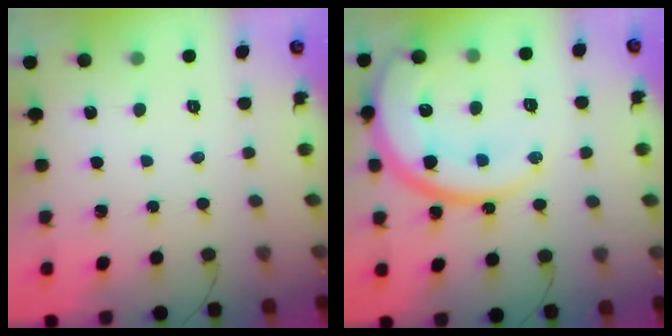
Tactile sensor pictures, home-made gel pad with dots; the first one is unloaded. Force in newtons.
{"total": 23.7, "press": 23.6, "slide": 2.2}